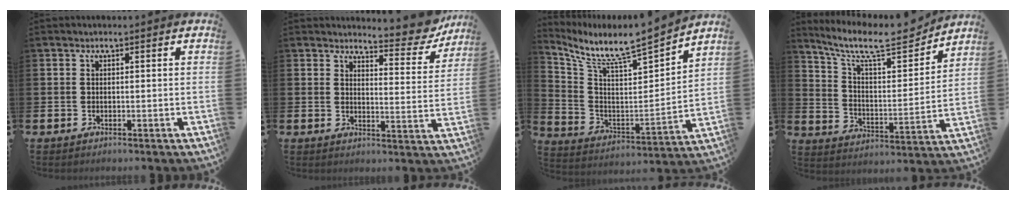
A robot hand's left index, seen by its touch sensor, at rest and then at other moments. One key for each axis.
{"total": 5.0, "fx": 4.8, "fy": 1.1, "fz": 1.0, "tx": -0.017, "ty": -0.037, "tz": 0.078}
{"total": 7.8, "fx": 7.1, "fy": 0.1, "fz": 3.3, "tx": -0.098, "ty": -0.068, "tz": 0.111}
{"total": 10.4, "fx": 9.0, "fy": 2.5, "fz": 4.5, "tx": -0.111, "ty": -0.064, "tz": 0.151}